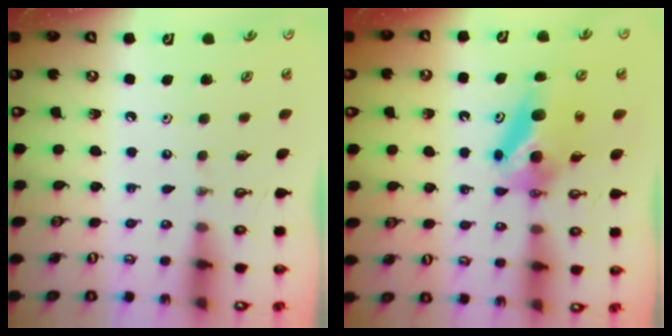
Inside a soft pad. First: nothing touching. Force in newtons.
{"total": 6.5, "press": 6.4, "slide": 1.3}